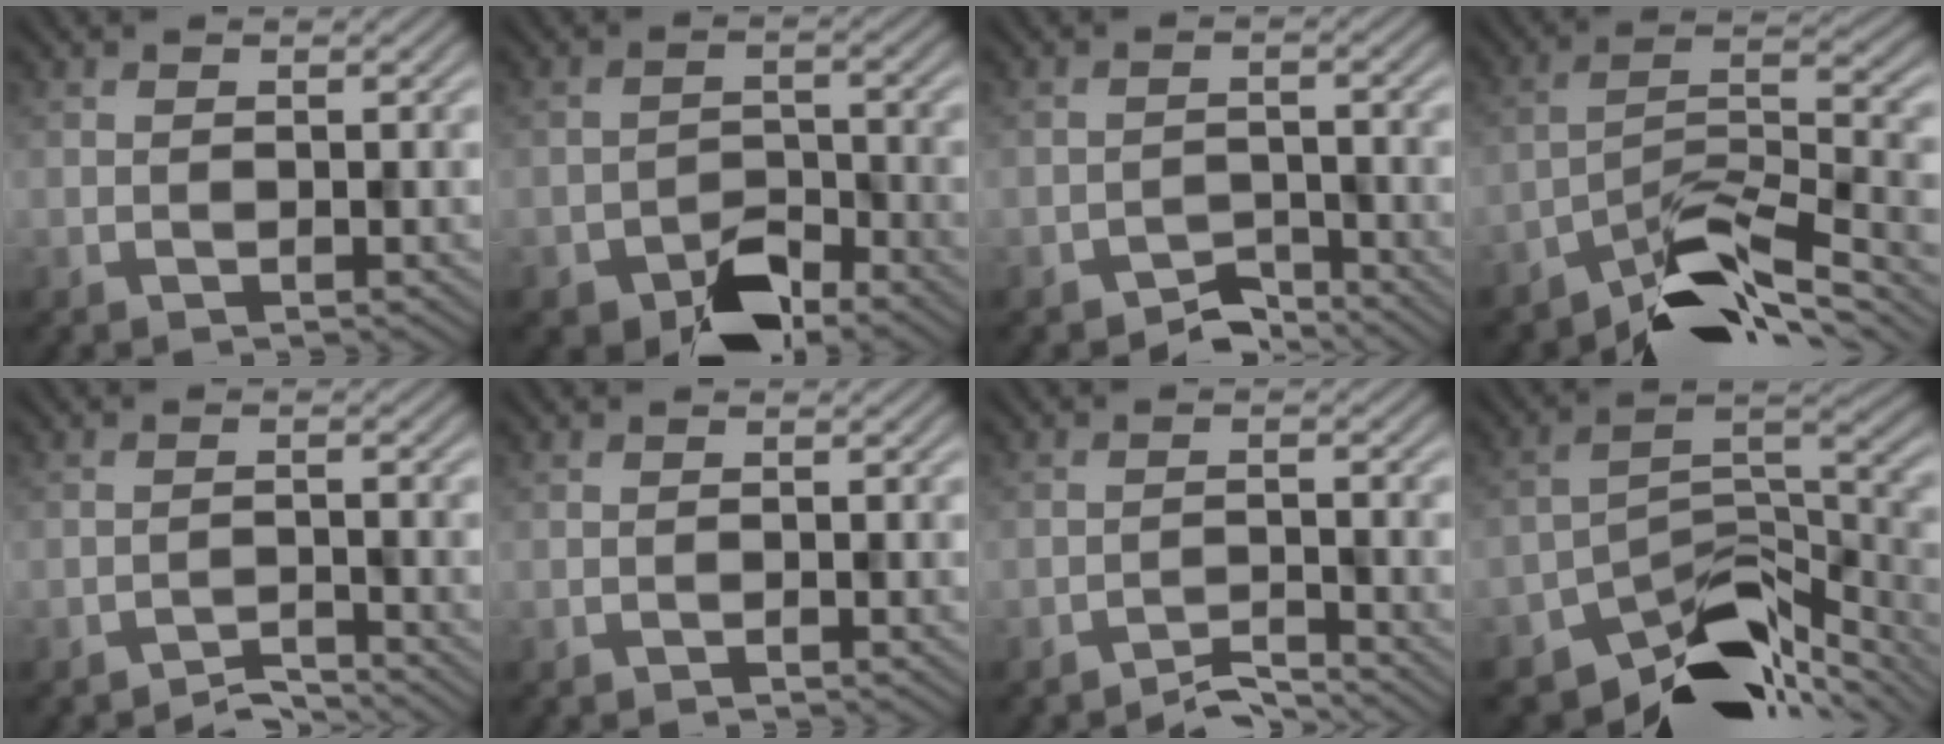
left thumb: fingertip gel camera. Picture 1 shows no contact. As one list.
[{"total": 5.7, "force": [-3.9, 2.9, 2.9], "torque": [-0.047, 0.000, -0.074]}, {"total": 3.0, "force": [-2.7, 1.0, 0.8], "torque": [-0.009, 0.005, -0.053]}, {"total": 9.8, "force": [-7.4, 2.9, 5.7], "torque": [-0.092, 0.004, -0.146]}, {"total": 2.2, "force": [-2.1, 0.1, 0.5], "torque": [-0.004, 0.005, -0.044]}, {"total": 0.0}, {"total": 2.6, "force": [-2.5, 0.2, 0.8], "torque": [-0.009, 0.006, -0.052]}, {"total": 12.8, "force": [-9.4, 5.9, 6.2], "torque": [-0.111, -0.013, -0.153]}]